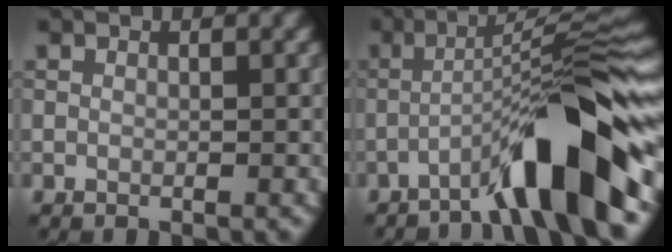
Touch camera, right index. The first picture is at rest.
{"total": 9.2, "force": [-4.9, 0.7, 7.8], "torque": [-0.112, 0.026, -0.089]}